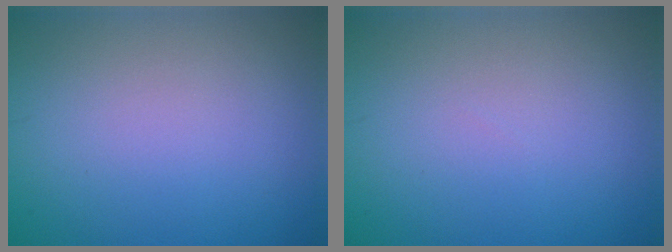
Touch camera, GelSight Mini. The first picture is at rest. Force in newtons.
{"total": 0.0}